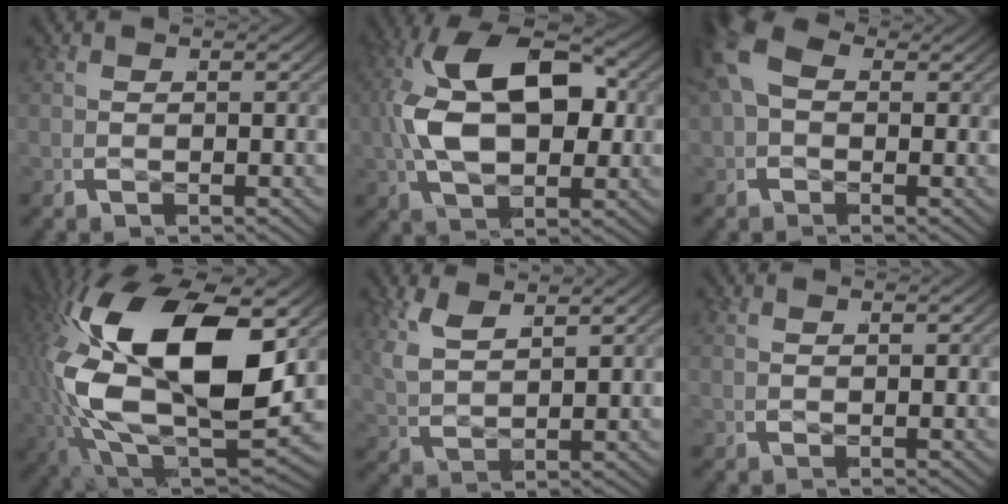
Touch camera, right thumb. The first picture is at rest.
{"total": 12.1, "force": [1.2, 6.8, 10.0], "torque": [-0.214, -0.018, 0.039]}
{"total": 5.2, "force": [0.7, 4.0, 3.3], "torque": [-0.074, -0.008, 0.016]}
{"total": 22.4, "force": [0.7, 12.8, 18.4], "torque": [-0.406, -0.053, 0.045]}
{"total": 3.4, "force": [2.2, 1.4, 2.2], "torque": [-0.058, -0.007, 0.058]}
{"total": 0.6, "force": [0.3, 0.3, 0.4], "torque": [-0.006, -0.003, 0.011]}